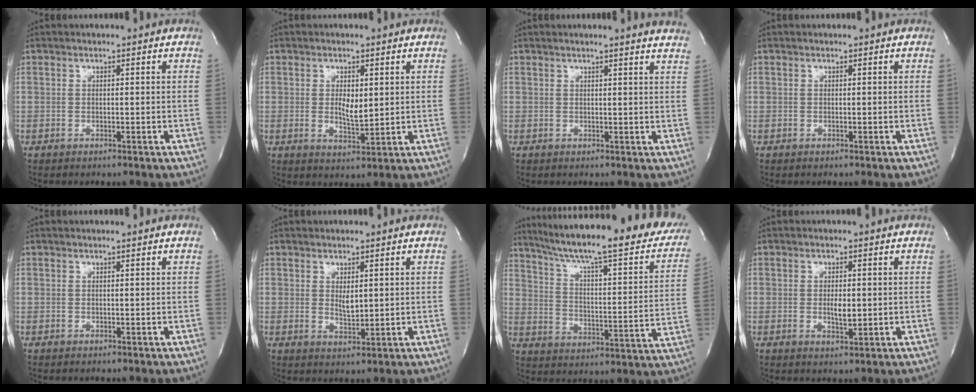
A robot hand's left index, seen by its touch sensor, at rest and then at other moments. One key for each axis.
{"total": 3.8, "fx": 0.6, "fy": 1.4, "fz": 3.5, "tx": -0.062, "ty": -0.007, "tz": 0.015}
{"total": 6.8, "fx": 6.4, "fy": -0.6, "fz": 2.2, "tx": -0.024, "ty": -0.015, "tz": 0.048}
{"total": 0.0}
{"total": 0.6, "fx": 0.6, "fy": 0.0, "fz": 0.1, "tx": -0.004, "ty": 0.002, "tz": 0.008}
{"total": 2.5, "fx": 0.8, "fy": 1.0, "fz": 2.2, "tx": -0.043, "ty": -0.007, "tz": 0.020}
{"total": 30.2, "fx": 24.1, "fy": 4.6, "fz": 17.6, "tx": -0.266, "ty": -0.031, "tz": 0.315}
{"total": 2.8, "fx": 0.0, "fy": 1.0, "fz": 2.6, "tx": -0.046, "ty": -0.003, "tz": 0.002}